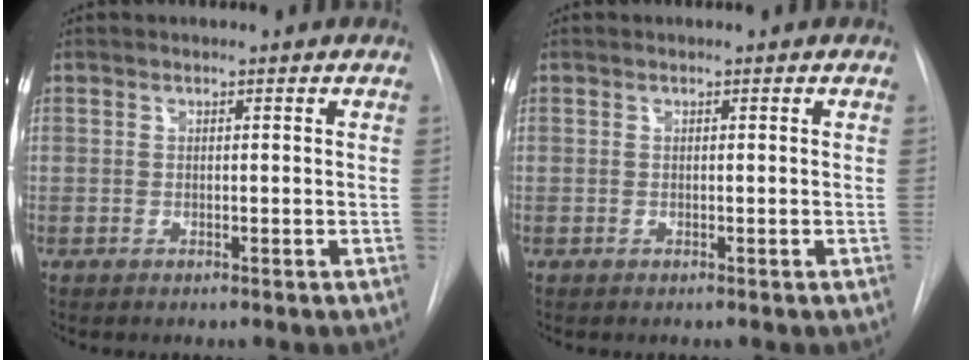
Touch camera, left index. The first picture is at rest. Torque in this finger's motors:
{"motor_torque": [0.00, 0.00, 0.00, 0.00]}